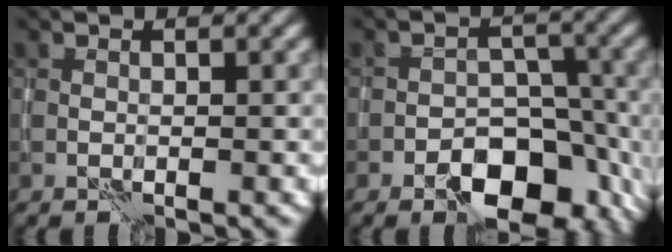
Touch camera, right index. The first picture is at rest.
{"total": 9.7, "force": [-5.7, 5.4, 5.7], "torque": [-0.056, 0.009, -0.091]}